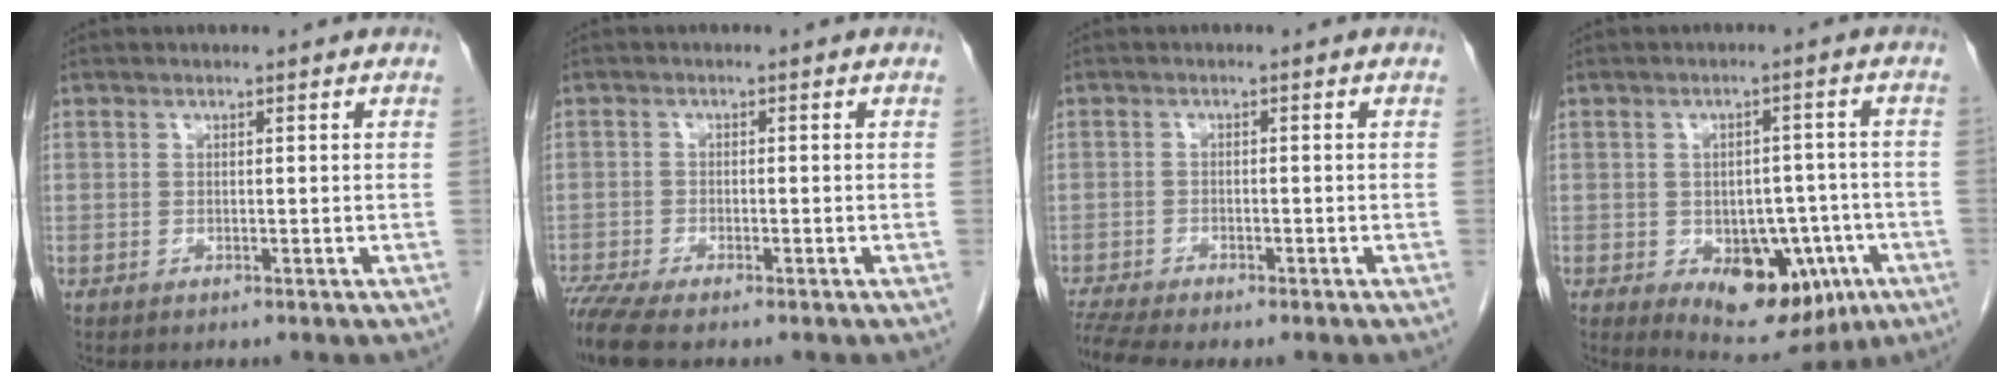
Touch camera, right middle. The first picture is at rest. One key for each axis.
{"total": 5.2, "fx": -4.2, "fy": 0.6, "fz": 3.0, "tx": -0.061, "ty": -0.014, "tz": -0.077}
{"total": 5.8, "fx": -5.0, "fy": 0.8, "fz": 3.0, "tx": -0.060, "ty": -0.005, "tz": -0.085}
{"total": 11.4, "fx": -4.4, "fy": 6.4, "fz": 8.4, "tx": -0.099, "ty": 0.006, "tz": -0.047}